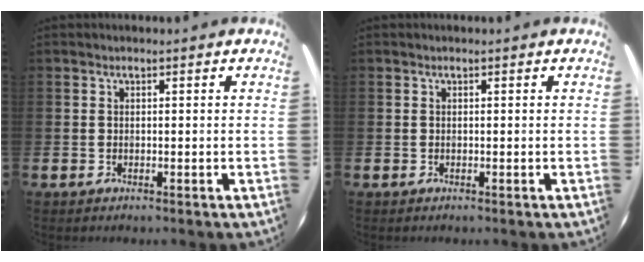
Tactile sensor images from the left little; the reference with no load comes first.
{"total": 0.0}